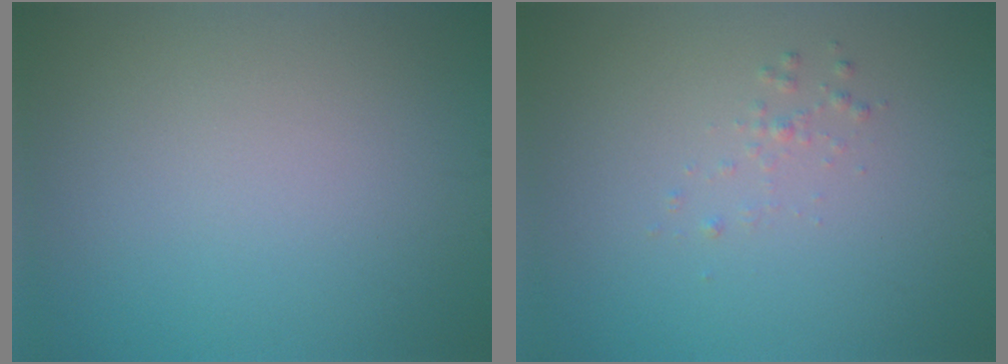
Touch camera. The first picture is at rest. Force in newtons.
{"total": 0.7, "press": 0.7, "slide": 0.1}